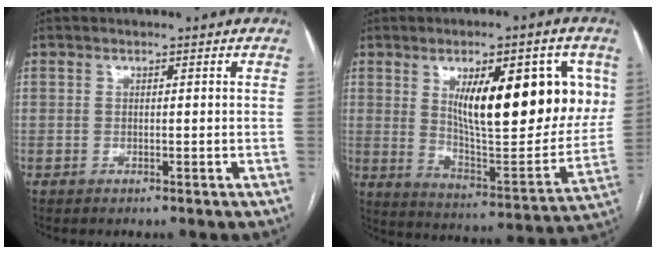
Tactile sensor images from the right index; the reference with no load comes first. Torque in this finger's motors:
{"motor_torque": [1.28, 0.86, 0.98, 0.21]}